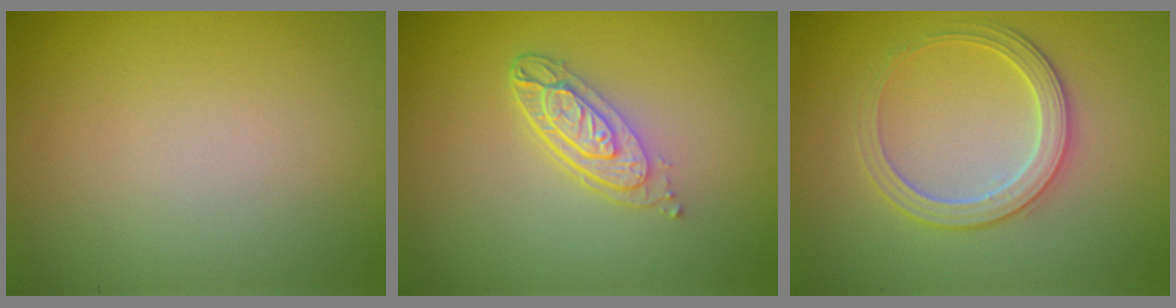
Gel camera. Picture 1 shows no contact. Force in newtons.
{"total": 3.9, "press": 2.8, "slide": 2.6}
{"total": 2.8, "press": 2.8, "slide": 0.3}